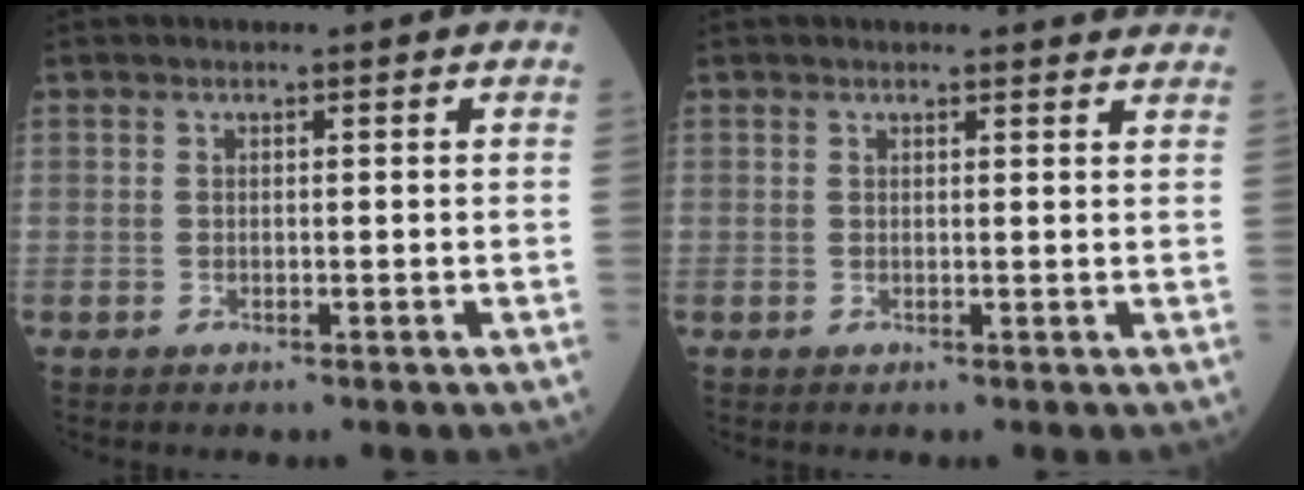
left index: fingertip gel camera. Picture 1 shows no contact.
{"total": 2.5, "force": [2.4, 0.2, 0.0], "torque": [-0.005, -0.005, 0.016]}